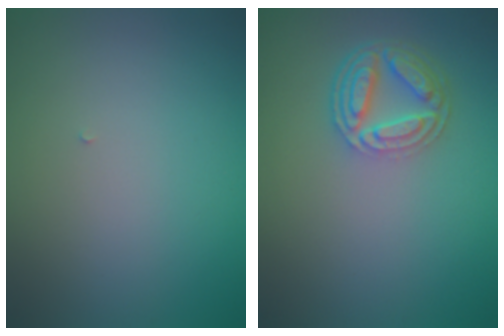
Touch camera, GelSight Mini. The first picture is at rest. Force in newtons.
{"total": 4.5, "press": 3.4, "slide": 2.9}